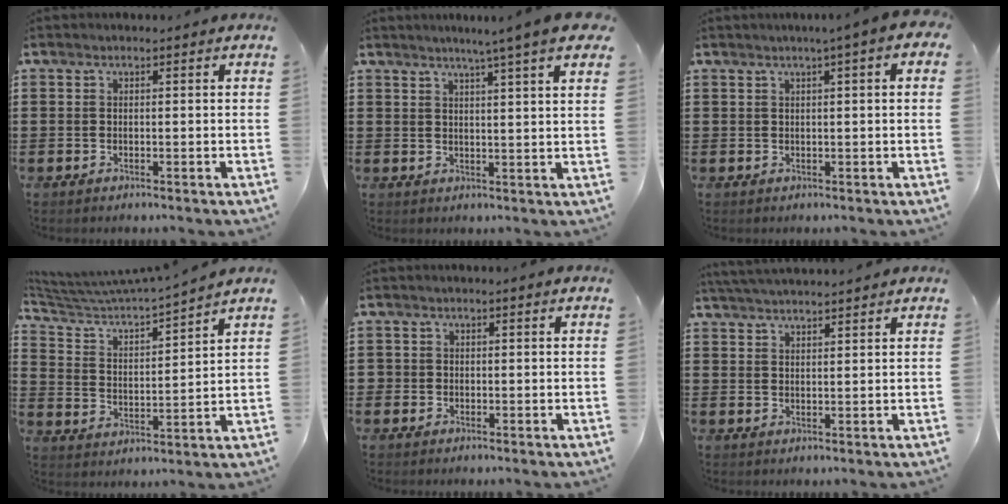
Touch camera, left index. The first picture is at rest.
{"total": 5.7, "force": [4.2, -0.7, 3.8], "torque": [-0.076, -0.016, 0.067]}
{"total": 2.3, "force": [0.9, 0.0, 2.2], "torque": [-0.041, -0.001, 0.015]}
{"total": 4.5, "force": [4.1, 0.1, 1.8], "torque": [-0.061, -0.032, 0.060]}
{"total": 0.9, "force": [-0.1, 0.9, 0.1], "torque": [-0.004, 0.005, -0.003]}
{"total": 3.1, "force": [3.0, -0.3, 0.6], "torque": [-0.019, -0.005, 0.057]}